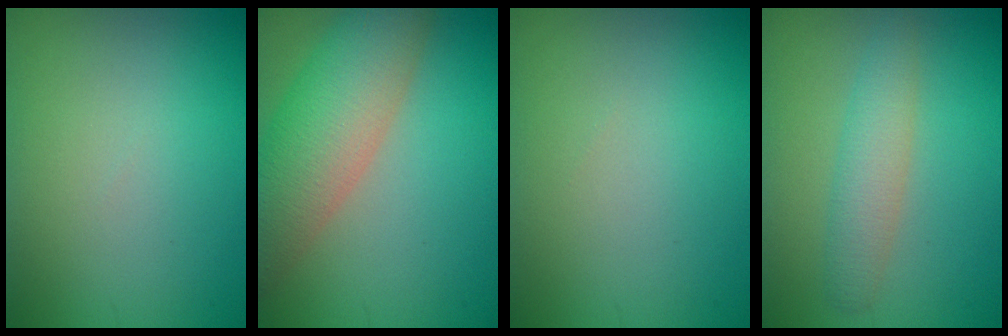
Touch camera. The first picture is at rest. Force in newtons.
{"total": 8.2, "press": 8.2, "slide": 0.4}
{"total": 0.0}
{"total": 3.0, "press": 3.0, "slide": 0.1}